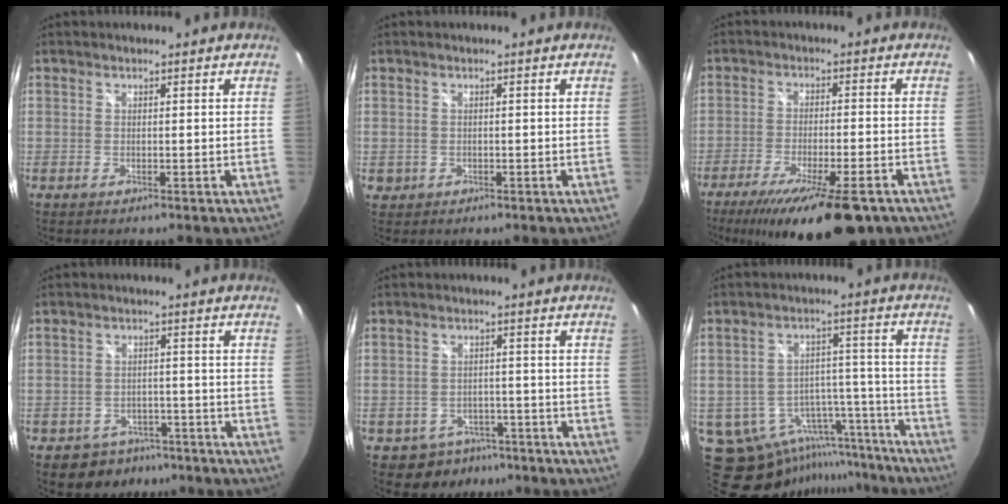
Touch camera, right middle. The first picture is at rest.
{"total": 2.0, "force": [-0.3, 1.8, 0.7], "torque": [-0.013, -0.001, -0.002]}
{"total": 17.6, "force": [-12.6, 3.9, 11.7], "torque": [-0.212, -0.050, -0.192]}
{"total": 6.5, "force": [-4.4, 4.6, 1.2], "torque": [-0.034, 0.019, -0.051]}
{"total": 6.4, "force": [-4.3, 4.6, 1.2], "torque": [-0.032, 0.017, -0.048]}
{"total": 16.4, "force": [-12.7, 8.6, 5.9], "torque": [-0.111, 0.022, -0.159]}